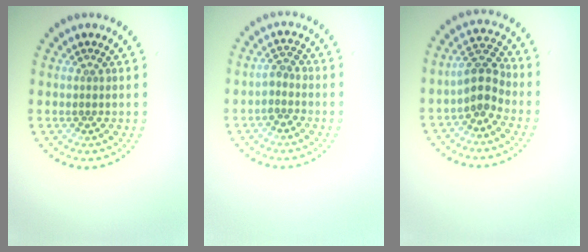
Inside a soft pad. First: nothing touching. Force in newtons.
{"total": 1.6, "press": 1.4, "slide": 0.9}
{"total": 3.3, "press": 3.0, "slide": 1.3}